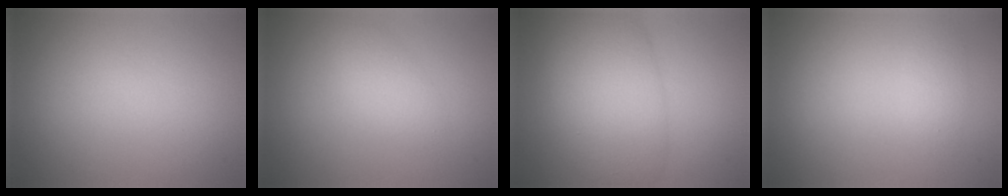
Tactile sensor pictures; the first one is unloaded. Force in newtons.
{"total": 1.9, "press": 1.9, "slide": 0.1}
{"total": 7.8, "press": 7.7, "slide": 0.4}
{"total": 1.2, "press": 1.2, "slide": 0.1}